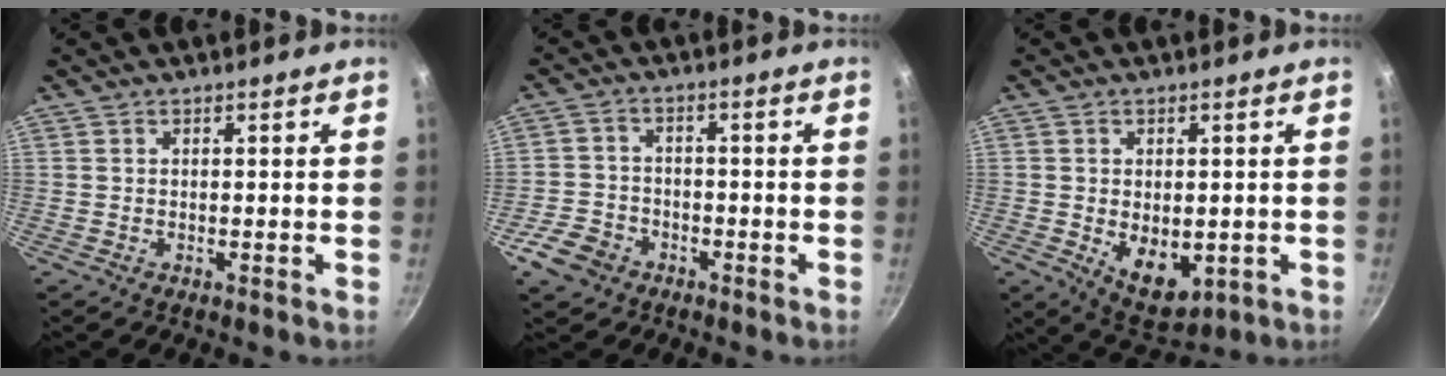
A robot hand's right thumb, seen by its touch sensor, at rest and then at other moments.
{"total": 6.8, "force": [-3.8, 5.0, 2.7], "torque": [-0.041, 0.030, -0.072]}
{"total": 8.8, "force": [-1.2, 5.5, 6.8], "torque": [-0.086, -0.014, 0.000]}